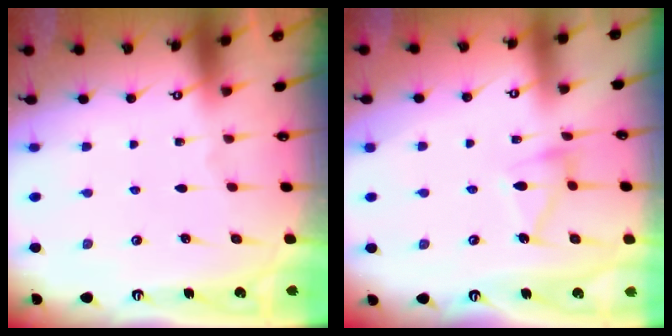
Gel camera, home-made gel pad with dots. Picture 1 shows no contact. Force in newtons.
{"total": 10.2, "press": 10.1, "slide": 0.6}